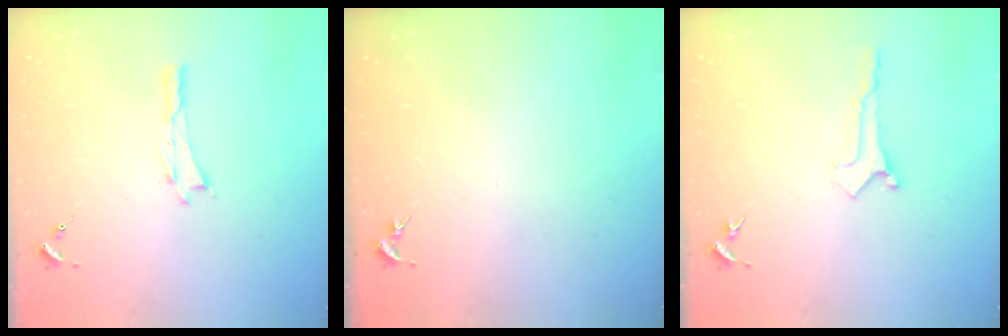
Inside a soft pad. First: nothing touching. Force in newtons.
{"total": 0.0}
{"total": 0.0}